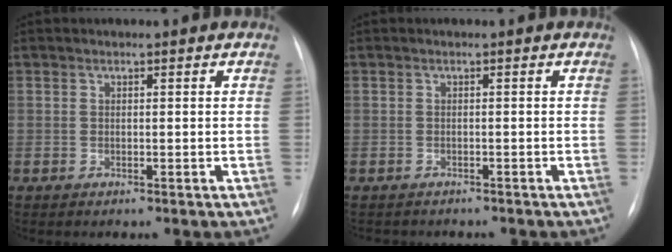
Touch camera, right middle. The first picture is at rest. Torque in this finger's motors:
{"motor_torque": [-0.08, -0.02, -0.02, 0.00]}